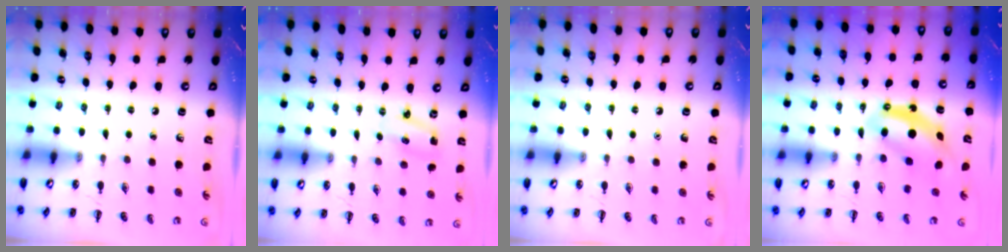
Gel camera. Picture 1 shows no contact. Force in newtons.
{"total": 2.5, "press": 2.5, "slide": 0.4}
{"total": 1.5, "press": 1.5, "slide": 0.1}
{"total": 6.6, "press": 6.6, "slide": 0.5}